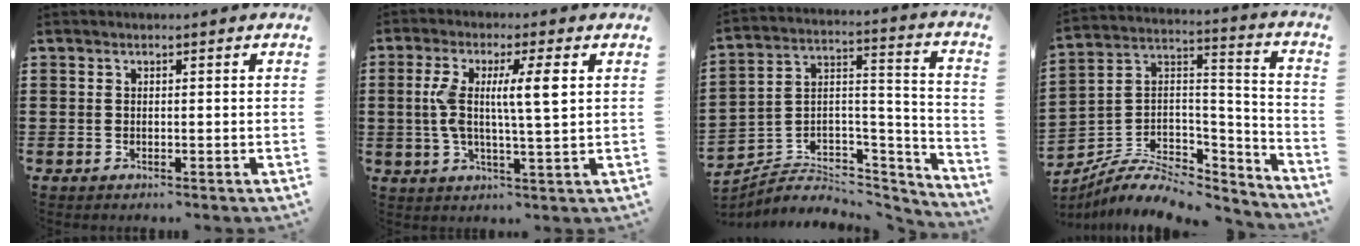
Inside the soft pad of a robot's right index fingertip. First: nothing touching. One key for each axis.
{"total": 7.9, "fx": 1.4, "fy": 1.3, "fz": 7.6, "tx": -0.148, "ty": -0.002, "tz": 0.020}
{"total": 4.1, "fx": -2.8, "fy": 2.8, "fz": 1.0, "tx": -0.023, "ty": -0.003, "tz": -0.056}
{"total": 7.8, "fx": -5.2, "fy": 4.3, "fz": 3.9, "tx": -0.082, "ty": 0.005, "tz": -0.097}